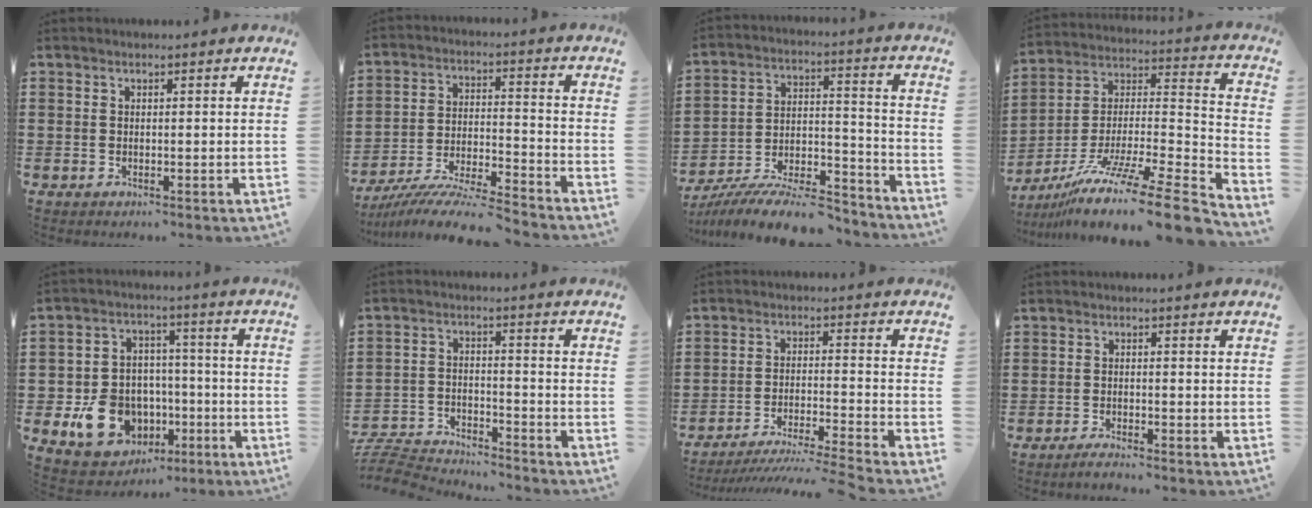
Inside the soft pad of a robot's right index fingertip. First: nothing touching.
{"total": 8.9, "force": [-8.4, -0.3, 3.1], "torque": [-0.064, -0.001, -0.166]}
{"total": 11.7, "force": [-10.5, 1.8, 4.9], "torque": [-0.070, 0.033, -0.200]}
{"total": 13.3, "force": [-10.1, 1.3, 8.6], "torque": [-0.138, 0.019, -0.178]}
{"total": 10.5, "force": [-3.3, 8.8, 4.6], "torque": [-0.121, 0.017, -0.051]}
{"total": 6.4, "force": [-6.3, 0.3, 0.8], "torque": [-0.037, -0.001, -0.131]}
{"total": 5.0, "force": [-4.5, -0.8, 2.1], "torque": [-0.047, -0.023, -0.091]}
{"total": 1.7, "force": [-1.6, -0.3, 0.4], "torque": [-0.009, -0.002, -0.030]}